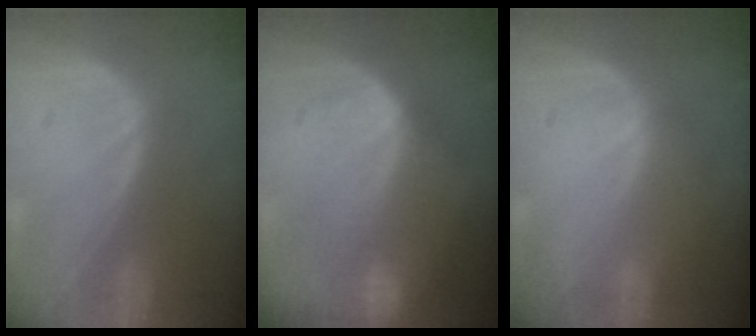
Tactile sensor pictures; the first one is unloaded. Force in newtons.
{"total": 8.6, "press": 7.3, "slide": 4.4}
{"total": 0.0}